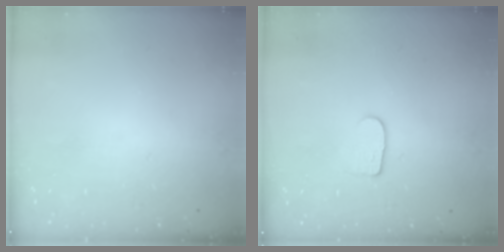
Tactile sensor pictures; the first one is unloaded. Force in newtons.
{"total": 5.8, "press": 5.8, "slide": 0.6}